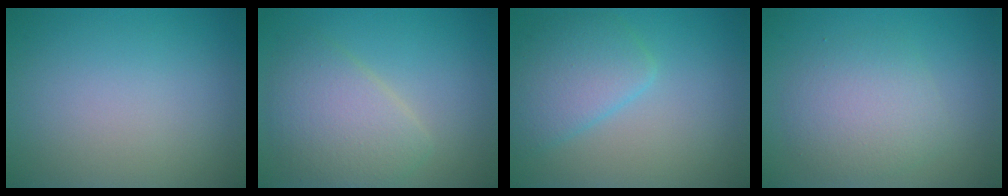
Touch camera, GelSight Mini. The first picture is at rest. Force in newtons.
{"total": 4.6, "press": 4.6, "slide": 0.3}
{"total": 4.2, "press": 4.2, "slide": 0.2}
{"total": 3.6, "press": 3.6, "slide": 0.0}